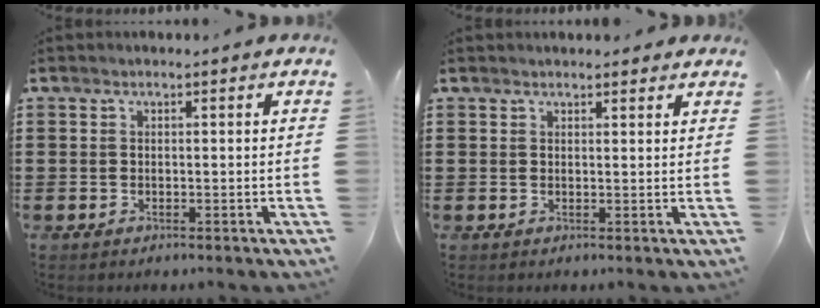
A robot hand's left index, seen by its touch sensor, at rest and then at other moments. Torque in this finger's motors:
{"motor_torque": [0.50, -0.98, 0.07, 0.02]}